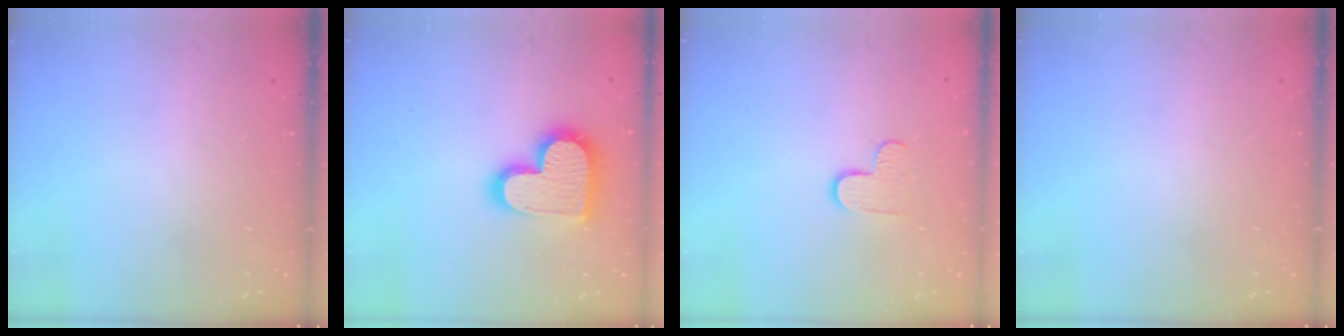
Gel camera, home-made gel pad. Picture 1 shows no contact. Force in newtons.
{"total": 17.9, "press": 17.9, "slide": 1.1}
{"total": 5.9, "press": 5.8, "slide": 0.6}
{"total": 0.0}